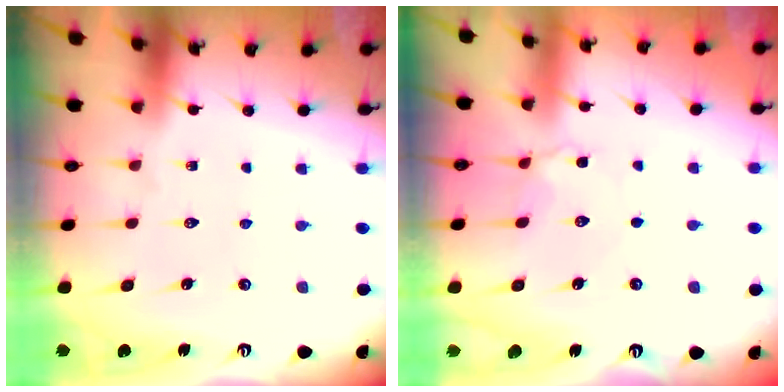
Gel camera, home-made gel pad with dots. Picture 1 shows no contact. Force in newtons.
{"total": 3.8, "press": 3.8, "slide": 0.6}